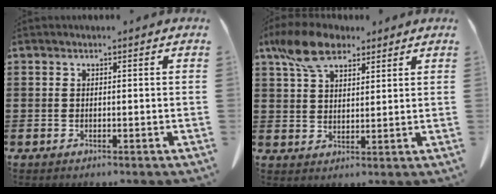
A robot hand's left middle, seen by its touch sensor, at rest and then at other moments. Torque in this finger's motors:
{"motor_torque": [1.58, 0.56, 0.73, 0.21]}